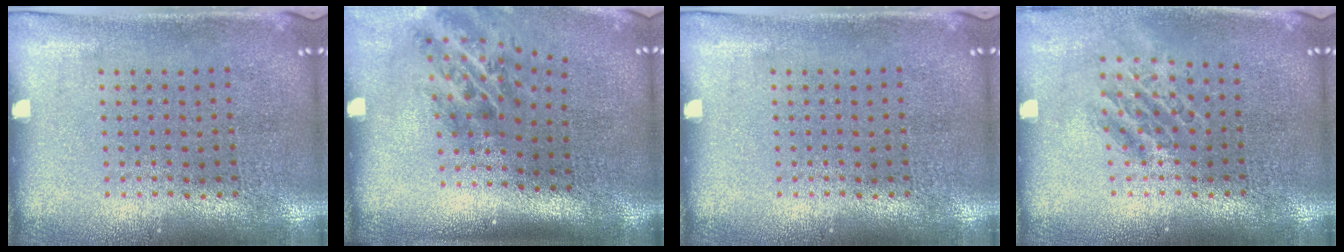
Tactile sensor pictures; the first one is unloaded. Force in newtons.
{"total": 2.1, "press": 1.3, "slide": 1.7}
{"total": 0.0}
{"total": 1.4, "press": 1.2, "slide": 0.8}